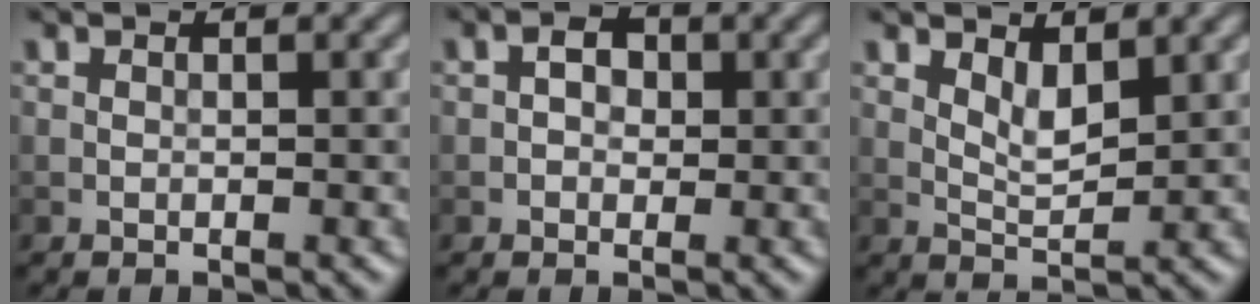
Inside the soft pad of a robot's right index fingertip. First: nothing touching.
{"total": 2.1, "force": [0.3, 1.6, 1.4], "torque": [-0.010, 0.001, -0.010]}
{"total": 2.5, "force": [1.3, 0.9, 1.9], "torque": [-0.037, -0.006, 0.027]}